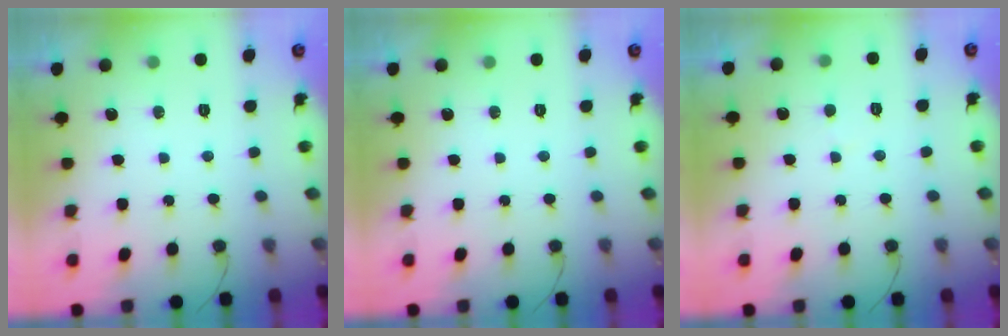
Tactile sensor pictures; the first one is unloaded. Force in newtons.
{"total": 0.0}
{"total": 2.4, "press": 2.4, "slide": 0.2}